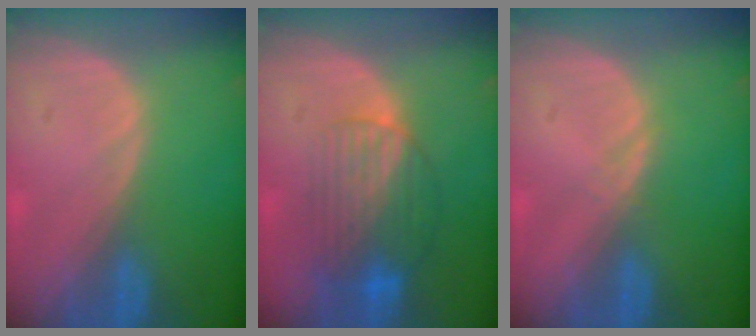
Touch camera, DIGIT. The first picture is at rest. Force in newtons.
{"total": 8.5, "press": 7.2, "slide": 4.5}
{"total": 0.6, "press": 0.6, "slide": 0.1}